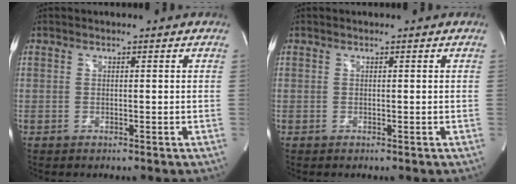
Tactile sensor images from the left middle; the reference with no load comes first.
{"total": 0.0}